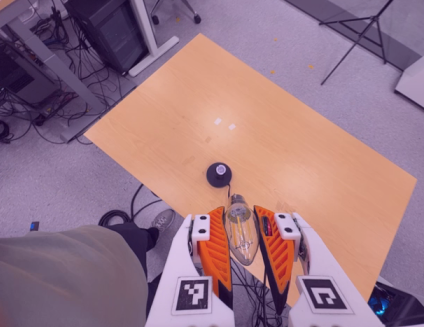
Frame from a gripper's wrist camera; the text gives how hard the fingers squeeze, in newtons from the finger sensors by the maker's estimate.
{"total": 20.0, "left": 21.9, "right": 18.0}